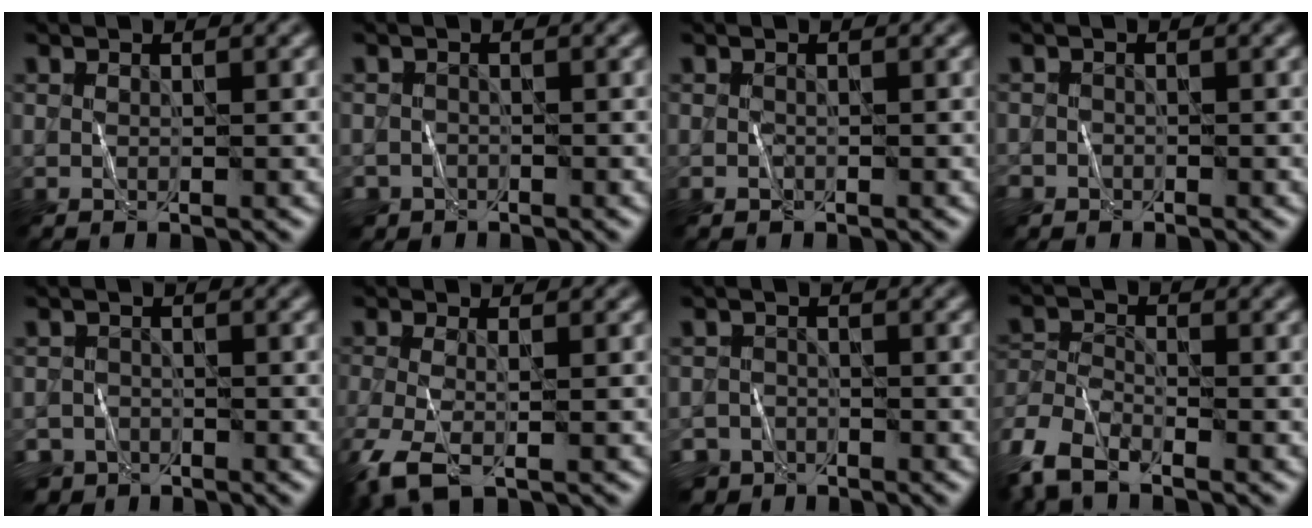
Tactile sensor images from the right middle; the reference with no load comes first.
{"total": 1.9, "force": [-1.4, 1.2, -0.2], "torque": [0.013, 0.002, -0.025]}
{"total": 0.5, "force": [-0.2, 0.4, 0.2], "torque": [-0.004, -0.001, -0.003]}
{"total": 1.5, "force": [-1.0, 1.1, 0.0], "torque": [0.005, 0.004, -0.019]}
{"total": 3.3, "force": [-2.7, 1.9, 0.1], "torque": [0.012, -0.001, -0.048]}
{"total": 4.6, "force": [-2.4, 1.7, 3.5], "torque": [-0.089, -0.011, -0.052]}
{"total": 3.7, "force": [-3.0, 2.2, 0.3], "torque": [0.009, -0.003, -0.050]}
{"total": 5.4, "force": [-4.1, 2.1, 2.8], "torque": [-0.062, -0.006, -0.093]}